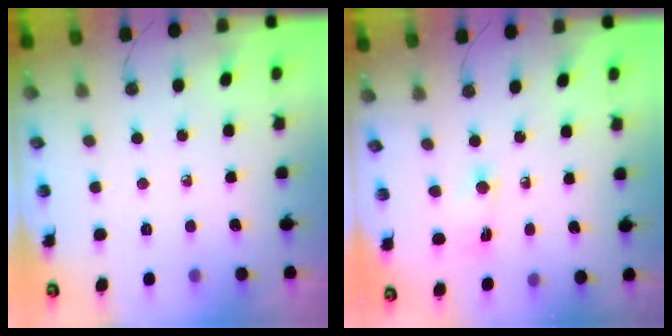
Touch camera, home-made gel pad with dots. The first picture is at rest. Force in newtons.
{"total": 1.5, "press": 1.5, "slide": 0.2}